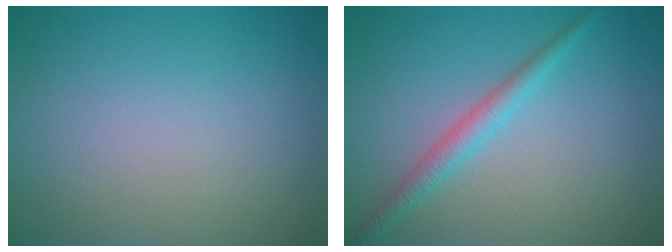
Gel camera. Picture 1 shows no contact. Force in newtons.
{"total": 2.2, "press": 2.2, "slide": 0.1}